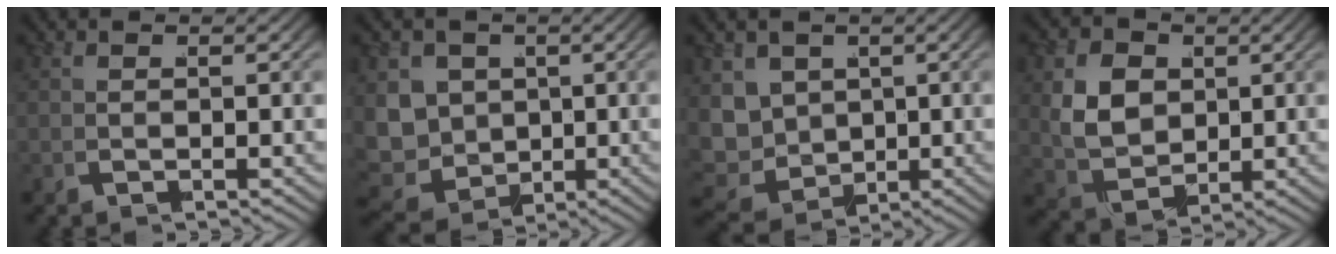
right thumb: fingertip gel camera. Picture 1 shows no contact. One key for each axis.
{"total": 10.7, "fx": -2.5, "fy": 9.1, "fz": 5.1, "tx": -0.141, "ty": -0.065, "tz": -0.031}
{"total": 8.8, "fx": -1.8, "fy": 7.4, "fz": 4.5, "tx": -0.131, "ty": -0.064, "tz": -0.016}
{"total": 8.1, "fx": 0.1, "fy": 6.3, "fz": 5.0, "tx": -0.132, "ty": -0.044, "tz": 0.017}